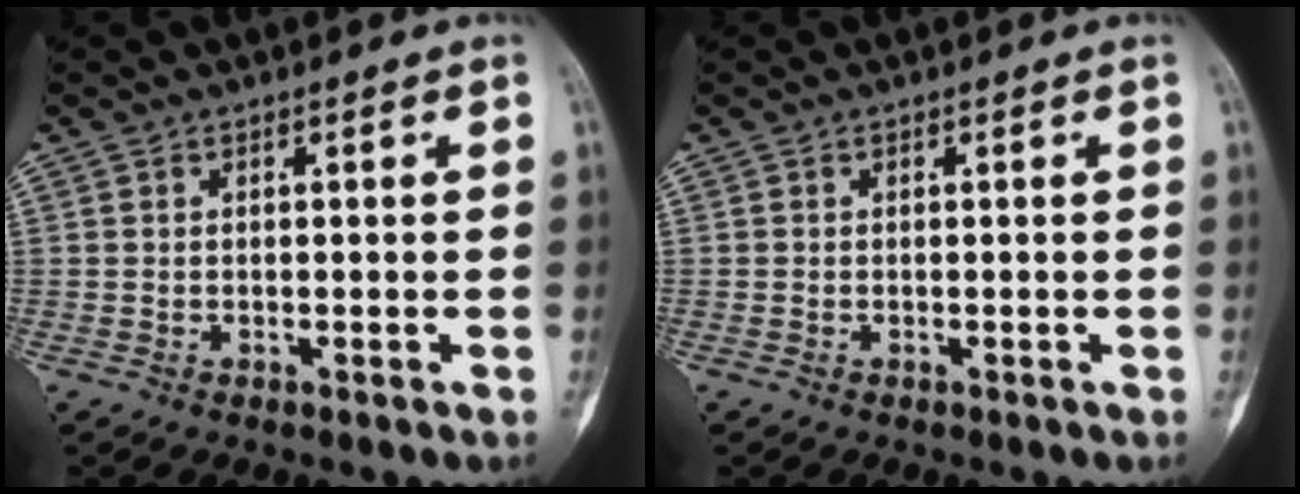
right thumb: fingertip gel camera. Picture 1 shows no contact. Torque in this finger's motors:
{"motor_torque": [0.46, 0.23, 0.31, -0.12, 0.02]}